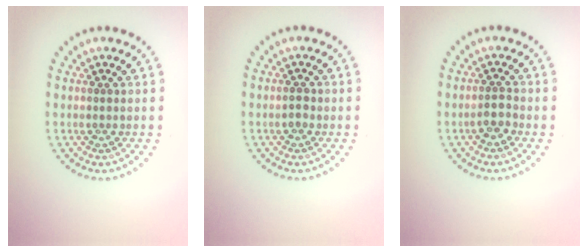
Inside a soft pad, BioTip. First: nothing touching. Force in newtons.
{"total": 0.9, "press": 0.9, "slide": 0.0}
{"total": 1.6, "press": 1.4, "slide": 0.7}